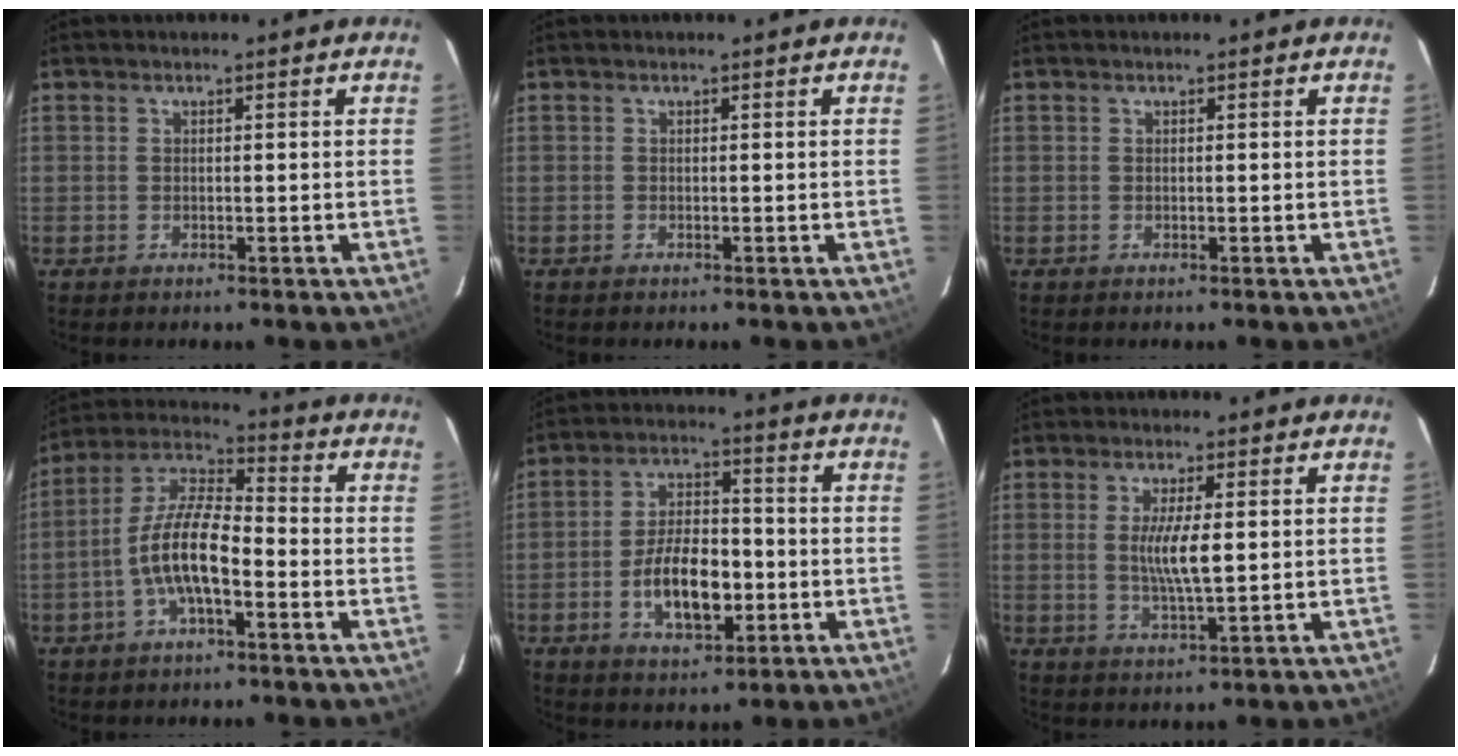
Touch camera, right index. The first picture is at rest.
{"total": 0.0}
{"total": 0.0}
{"total": 11.0, "force": [-3.8, 3.6, 9.7], "torque": [-0.202, 0.008, -0.076]}
{"total": 11.3, "force": [-3.2, 5.7, 9.2], "torque": [-0.175, 0.009, -0.046]}
{"total": 5.8, "force": [0.5, 0.9, 5.7], "torque": [-0.109, -0.007, 0.010]}